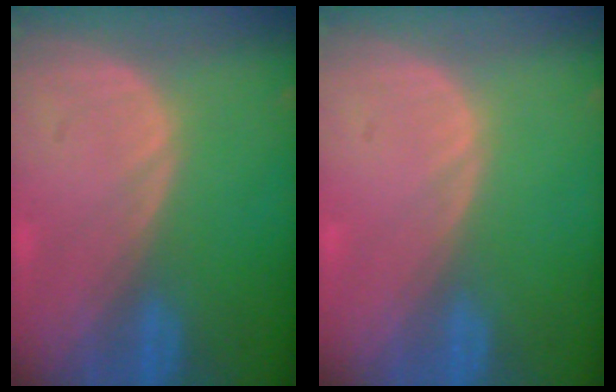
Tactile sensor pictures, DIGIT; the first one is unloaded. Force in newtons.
{"total": 0.0}